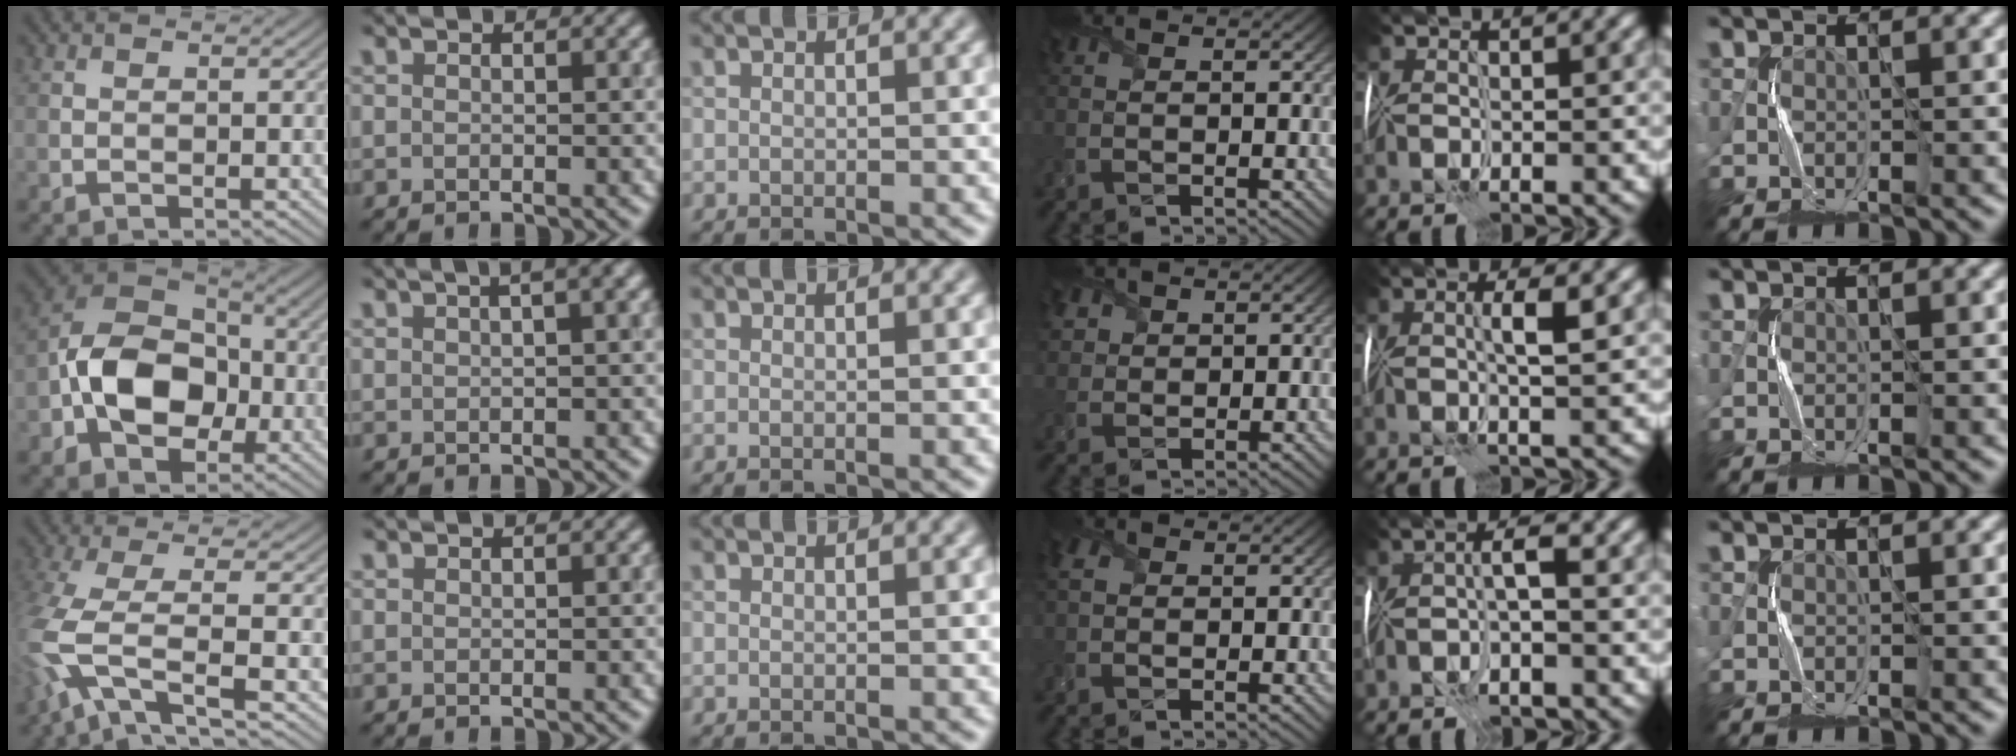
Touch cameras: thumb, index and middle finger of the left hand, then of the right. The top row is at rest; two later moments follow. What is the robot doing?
{"motion": "wrap", "object": "cellophane"}